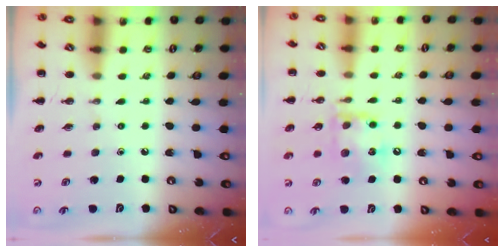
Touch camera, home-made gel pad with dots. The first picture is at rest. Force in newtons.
{"total": 13.3, "press": 13.2, "slide": 1.6}